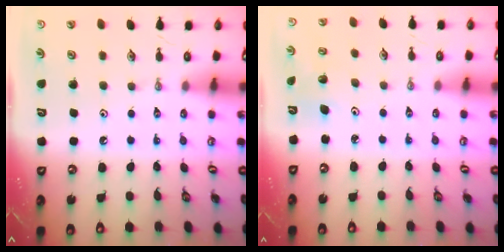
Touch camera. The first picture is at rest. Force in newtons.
{"total": 3.1, "press": 2.4, "slide": 2.0}